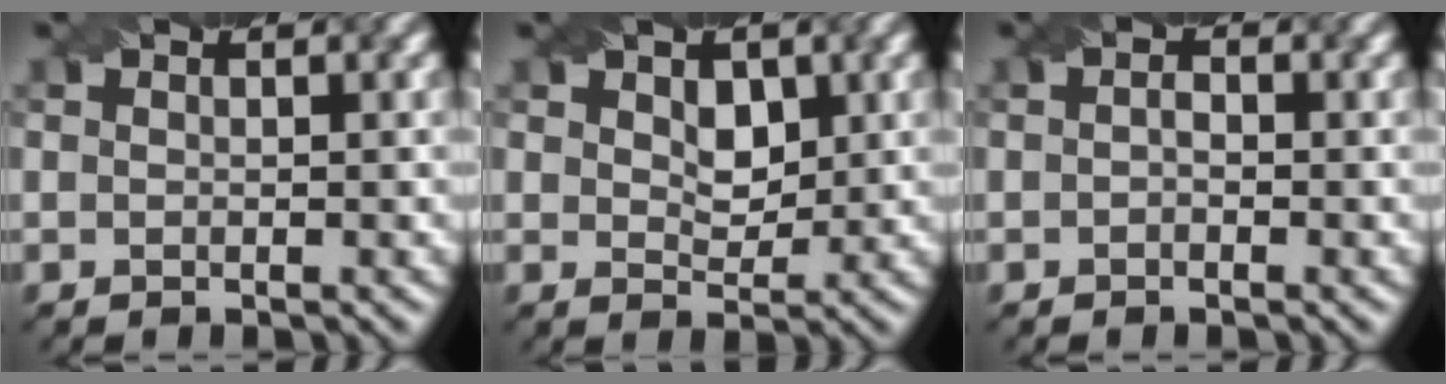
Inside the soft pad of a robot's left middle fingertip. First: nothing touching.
{"total": 2.6, "force": [1.0, 1.8, 1.6], "torque": [-0.031, -0.008, 0.016]}
{"total": 1.0, "force": [-0.1, 0.7, 0.8], "torque": [-0.011, -0.001, -0.007]}